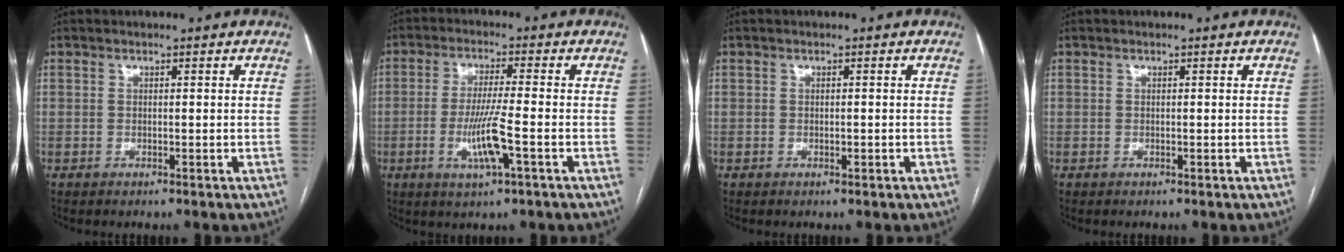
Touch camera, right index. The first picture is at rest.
{"total": 7.4, "force": [-2.3, 0.0, 7.1], "torque": [-0.137, -0.010, -0.042]}
{"total": 0.6, "force": [-0.2, 0.1, 0.5], "torque": [-0.011, 0.000, -0.001]}
{"total": 0.0}